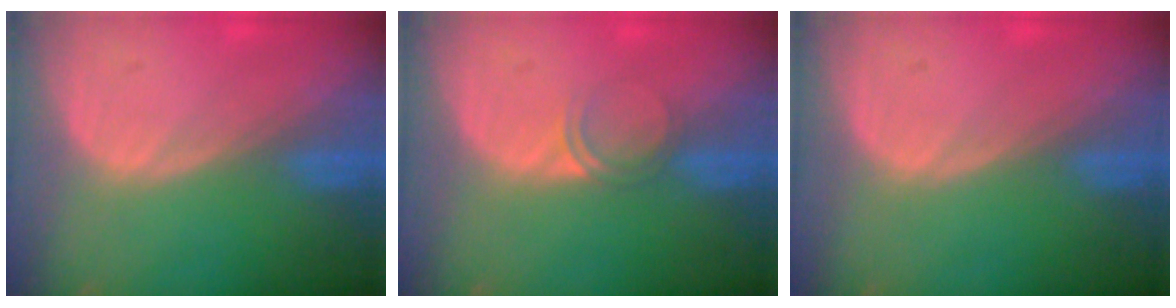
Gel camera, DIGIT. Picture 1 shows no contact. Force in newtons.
{"total": 2.1, "press": 1.8, "slide": 1.1}
{"total": 0.0}